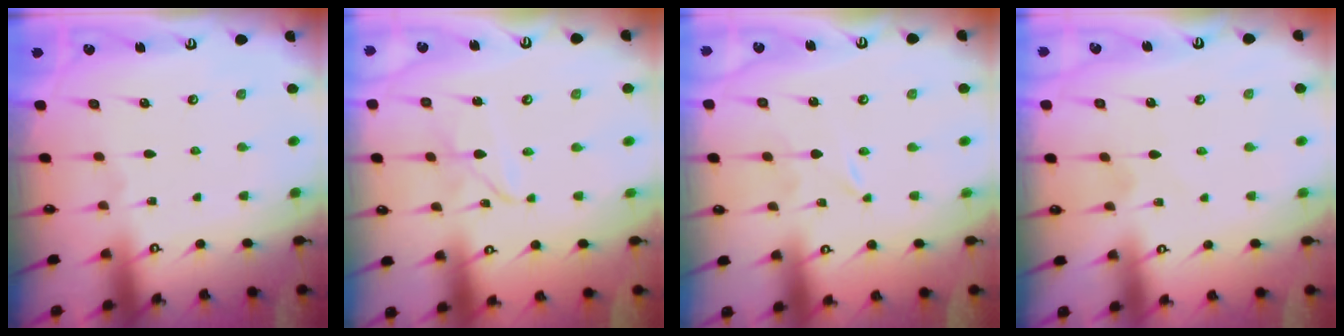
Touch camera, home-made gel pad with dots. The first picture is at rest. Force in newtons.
{"total": 2.8, "press": 2.8, "slide": 0.2}
{"total": 0.0}
{"total": 2.2, "press": 2.2, "slide": 0.3}